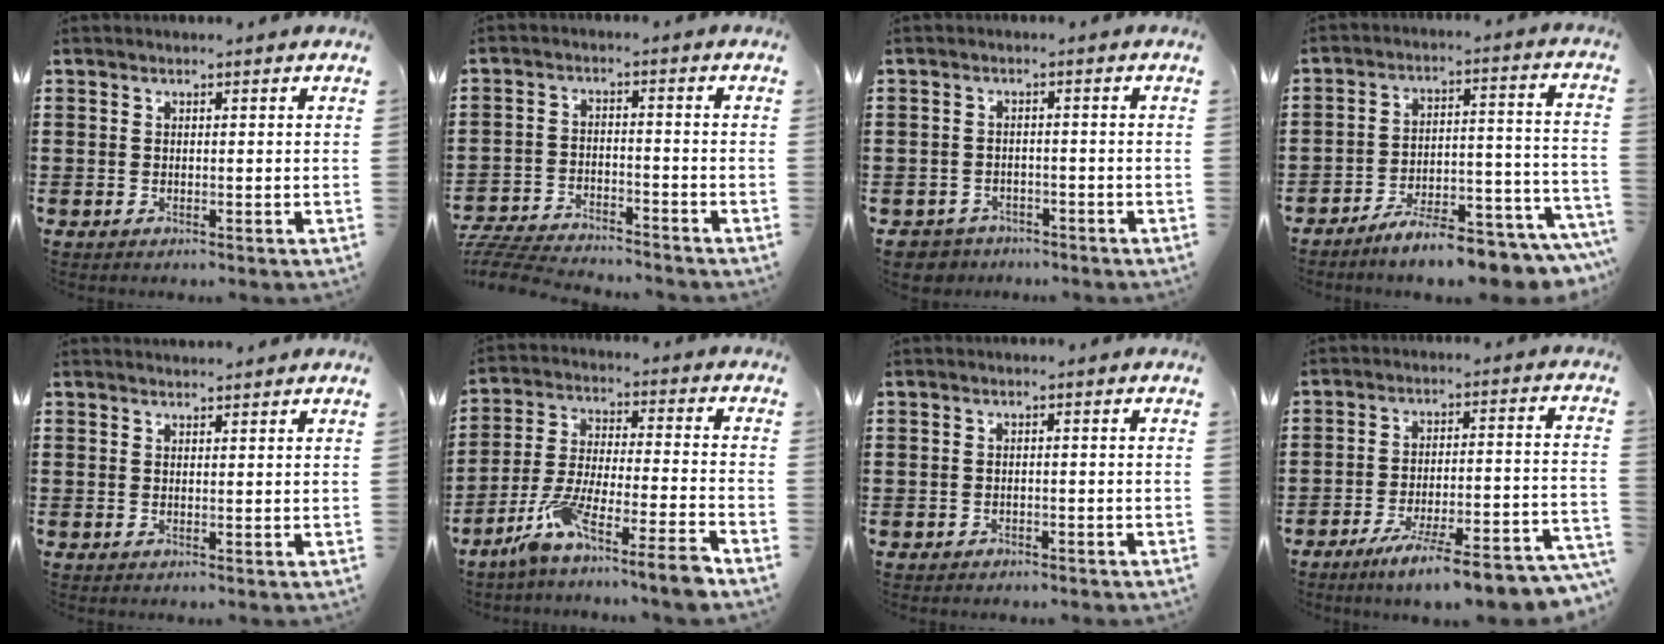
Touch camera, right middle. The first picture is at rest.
{"total": 6.2, "force": [-6.0, 0.8, 1.2], "torque": [-0.033, 0.007, -0.122]}
{"total": 2.5, "force": [-2.4, 0.9, -0.2], "torque": [-0.006, 0.001, -0.055]}
{"total": 8.5, "force": [-7.9, 0.3, 3.2], "torque": [-0.037, 0.021, -0.146]}
{"total": 1.2, "force": [1.2, -0.1, -0.1], "torque": [-0.001, -0.003, 0.024]}
{"total": 9.2, "force": [-7.5, -0.4, 5.2], "torque": [-0.100, -0.006, -0.152]}
{"total": 0.9, "force": [-0.8, 0.4, 0.0], "torque": [-0.003, 0.001, -0.019]}
{"total": 9.0, "force": [-7.5, 0.2, 5.1], "torque": [-0.076, 0.003, -0.139]}